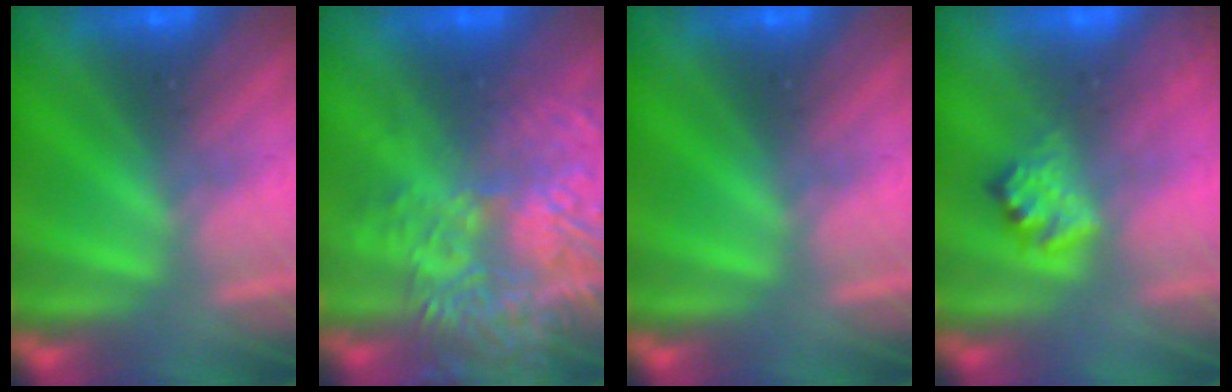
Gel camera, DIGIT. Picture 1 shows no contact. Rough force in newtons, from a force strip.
{"total": 7.1}
{"total": 0.0}
{"total": 2.3}